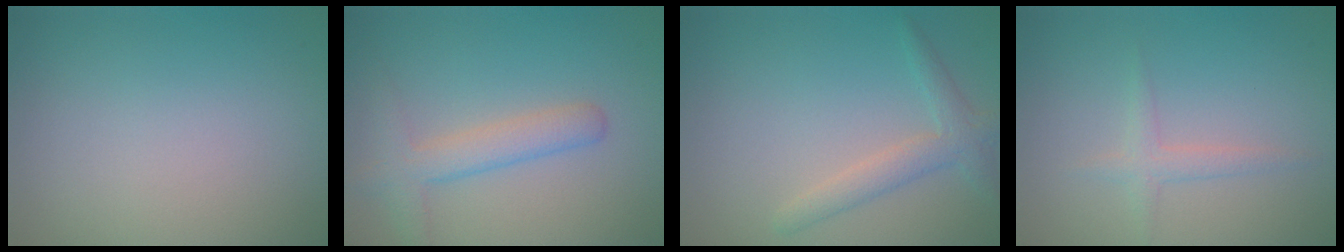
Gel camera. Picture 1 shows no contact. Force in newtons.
{"total": 2.9, "press": 2.9, "slide": 0.2}
{"total": 2.3, "press": 2.3, "slide": 0.1}
{"total": 1.3, "press": 1.3, "slide": 0.1}